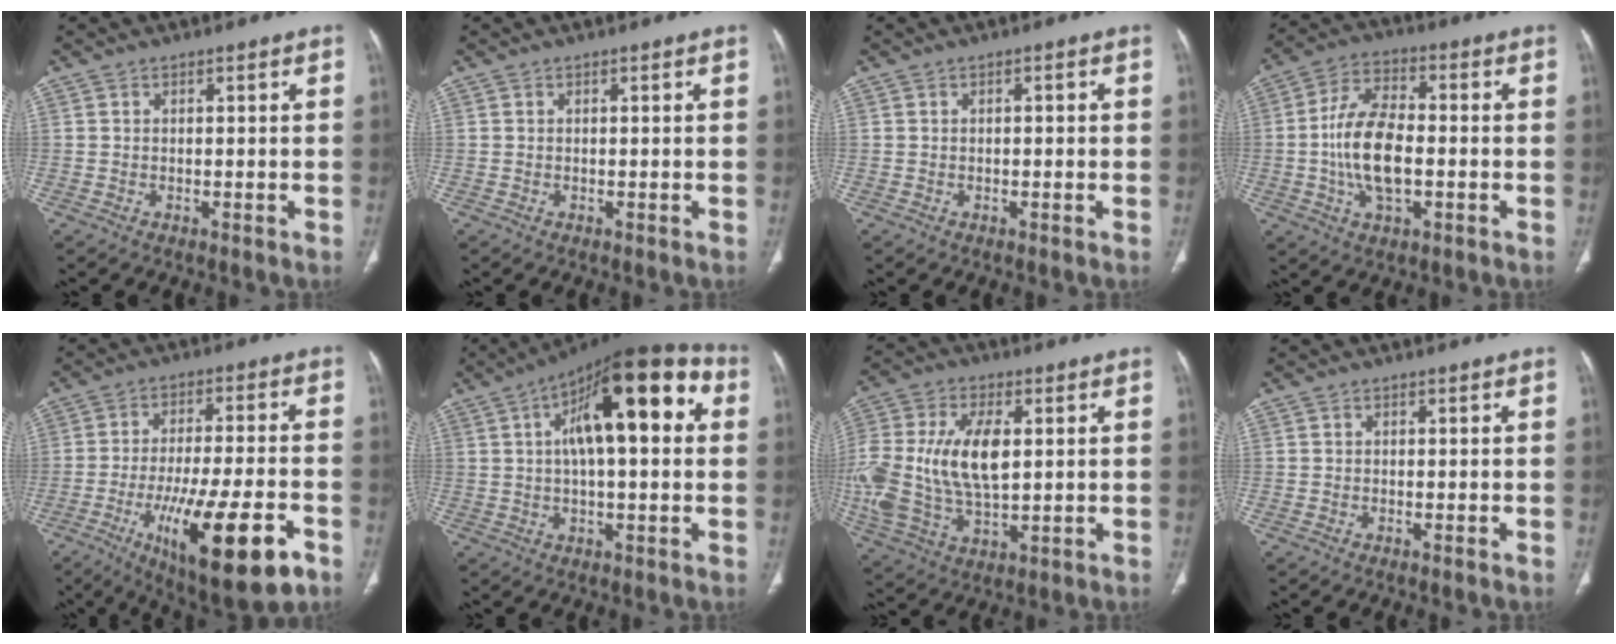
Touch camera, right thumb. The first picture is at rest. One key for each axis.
{"total": 0.0}
{"total": 1.2, "fx": 0.0, "fy": 0.5, "fz": 1.0, "tx": -0.017, "ty": 0.001, "tz": 0.000}
{"total": 12.9, "fx": -1.6, "fy": 6.5, "fz": 11.0, "tx": -0.211, "ty": 0.015, "tz": -0.033}
{"total": 20.0, "fx": -8.5, "fy": 5.6, "fz": 17.2, "tx": -0.276, "ty": 0.016, "tz": -0.123}
{"total": 20.6, "fx": 4.9, "fy": 7.9, "fz": 18.4, "tx": -0.258, "ty": 0.033, "tz": 0.062}
{"total": 20.2, "fx": 1.7, "fy": 11.2, "fz": 16.8, "tx": -0.381, "ty": -0.007, "tz": 0.035}
{"total": 0.0}